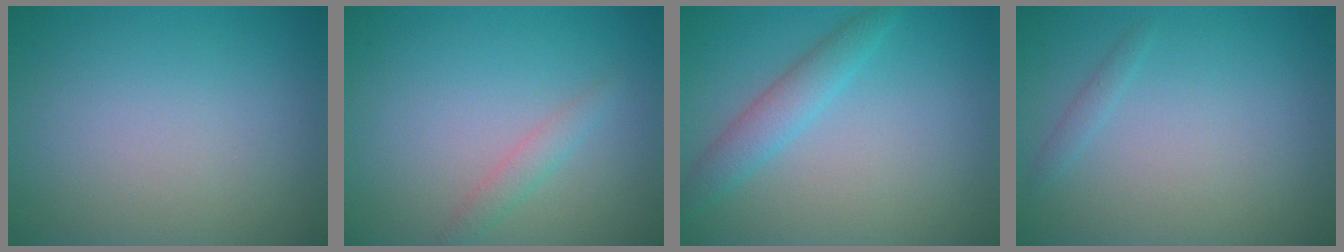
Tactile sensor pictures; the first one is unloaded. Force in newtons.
{"total": 1.4, "press": 1.4, "slide": 0.1}
{"total": 2.6, "press": 2.6, "slide": 0.0}
{"total": 0.8, "press": 0.8, "slide": 0.1}